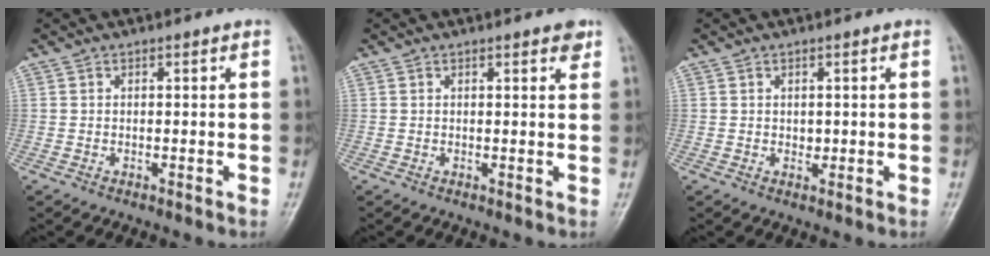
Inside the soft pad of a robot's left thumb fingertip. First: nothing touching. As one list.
[{"total": 2.1, "force": [1.4, 0.6, 1.5], "torque": [-0.014, -0.005, 0.015]}, {"total": 1.3, "force": [0.2, 0.9, 0.8], "torque": [-0.006, -0.001, 0.006]}]